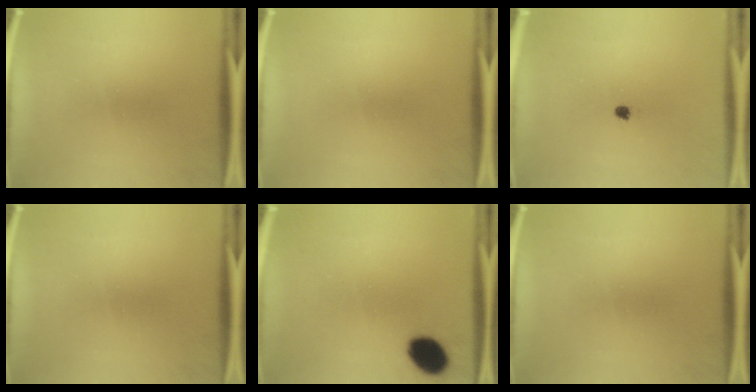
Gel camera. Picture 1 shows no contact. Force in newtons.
{"total": 0.0}
{"total": 1.3}
{"total": 0.0}
{"total": 8.3}
{"total": 0.0}